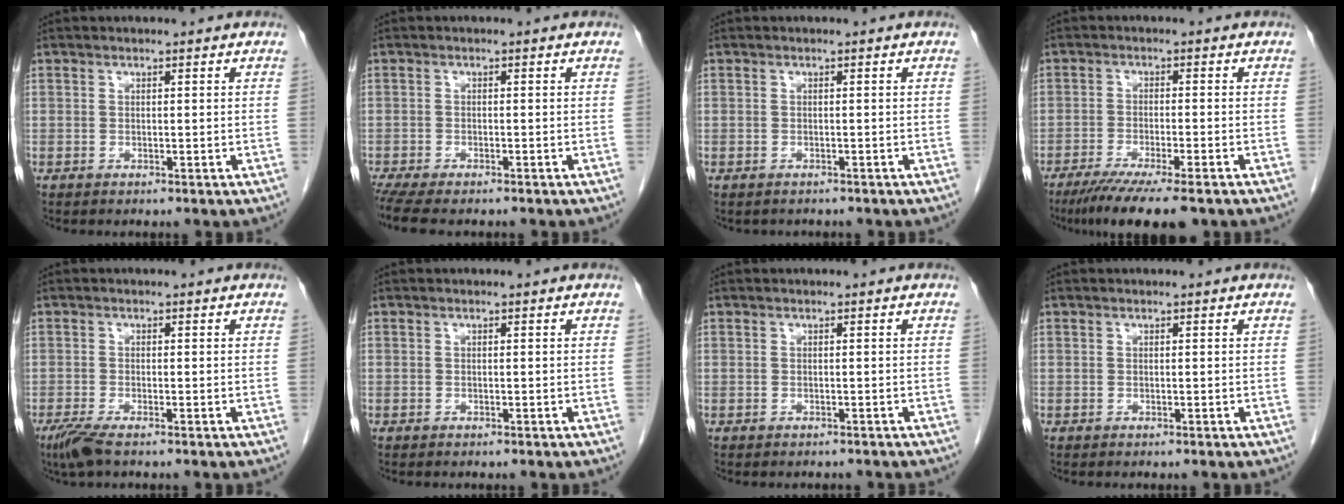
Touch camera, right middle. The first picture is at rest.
{"total": 7.7, "force": [-6.4, 2.1, 3.9], "torque": [-0.063, -0.007, -0.099]}
{"total": 1.4, "force": [-1.2, 0.6, 0.2], "torque": [-0.011, -0.001, -0.015]}
{"total": 10.7, "force": [-8.1, 1.0, 6.9], "torque": [-0.099, -0.022, -0.123]}
{"total": 3.2, "force": [-2.3, 0.4, 2.2], "torque": [-0.050, -0.010, -0.047]}
{"total": 0.0}
{"total": 2.0, "force": [-1.9, 0.6, 0.4], "torque": [-0.007, -0.002, -0.022]}
{"total": 0.0}